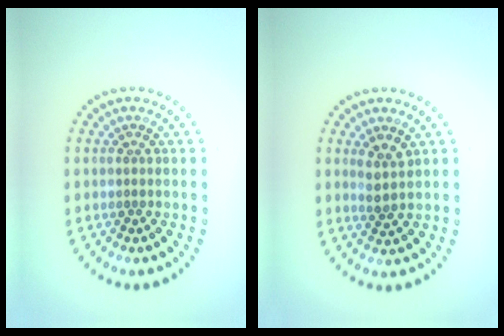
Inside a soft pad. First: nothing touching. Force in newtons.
{"total": 1.9, "press": 1.5, "slide": 1.1}